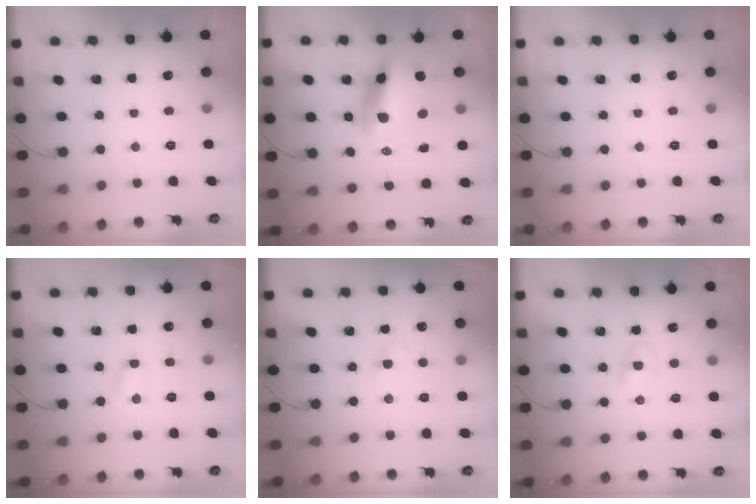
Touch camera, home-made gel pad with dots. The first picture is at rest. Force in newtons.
{"total": 14.3, "press": 13.9, "slide": 3.6}
{"total": 0.0}
{"total": 2.4, "press": 2.3, "slide": 0.7}
{"total": 2.3, "press": 2.1, "slide": 1.0}
{"total": 1.9, "press": 1.6, "slide": 1.0}